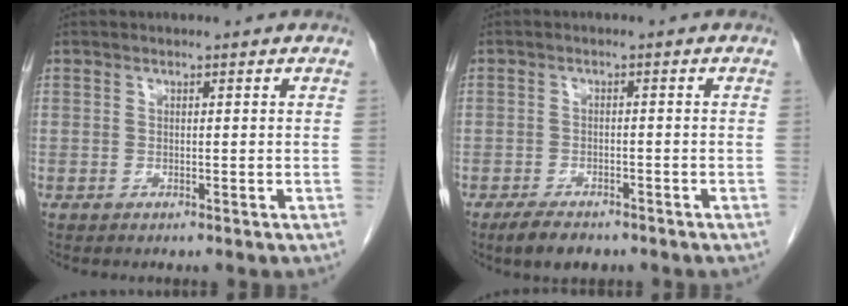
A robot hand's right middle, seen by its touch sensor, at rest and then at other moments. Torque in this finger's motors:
{"motor_torque": [0.73, -0.45, 0.03, 0.01]}